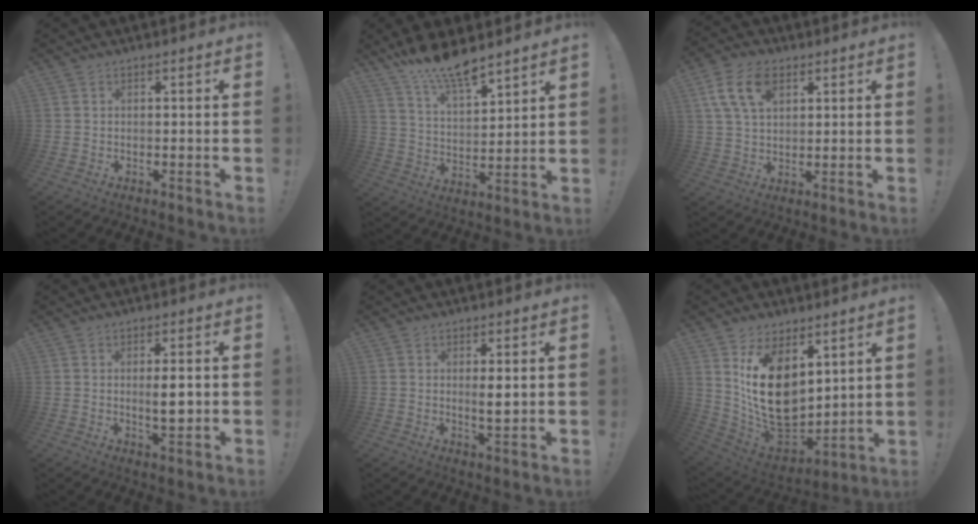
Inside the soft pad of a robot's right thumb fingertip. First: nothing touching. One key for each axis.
{"total": 12.2, "fx": 10.5, "fy": 2.1, "fz": 5.8, "tx": -0.110, "ty": -0.076, "tz": 0.188}
{"total": 11.4, "fx": 5.1, "fy": 7.0, "fz": 7.4, "tx": -0.141, "ty": -0.004, "tz": 0.095}
{"total": 5.2, "fx": 0.2, "fy": 1.1, "fz": 5.1, "tx": -0.073, "ty": -0.014, "tz": -0.004}
{"total": 3.5, "fx": 0.7, "fy": 0.7, "fz": 3.4, "tx": -0.042, "ty": -0.016, "tz": 0.008}
{"total": 20.0, "fx": 4.9, "fy": 13.9, "fz": 13.5, "tx": -0.239, "ty": -0.052, "tz": 0.098}